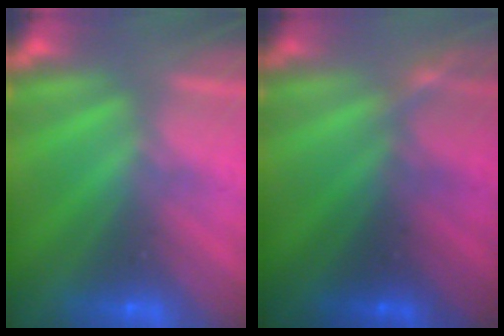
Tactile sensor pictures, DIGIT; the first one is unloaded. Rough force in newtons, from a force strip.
{"total": 1.2}